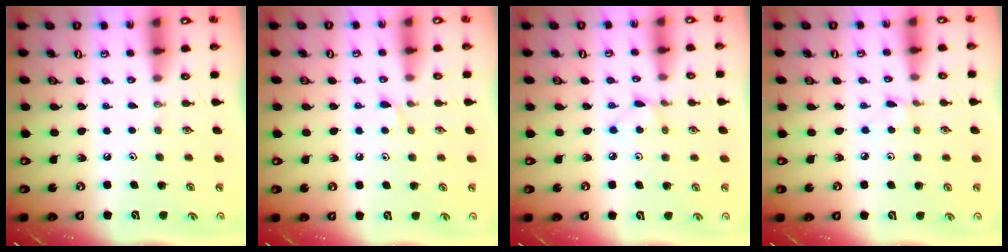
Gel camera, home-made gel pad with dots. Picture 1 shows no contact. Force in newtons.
{"total": 5.0, "press": 5.0, "slide": 0.6}
{"total": 3.5, "press": 3.5, "slide": 0.4}
{"total": 1.1, "press": 1.1, "slide": 0.1}